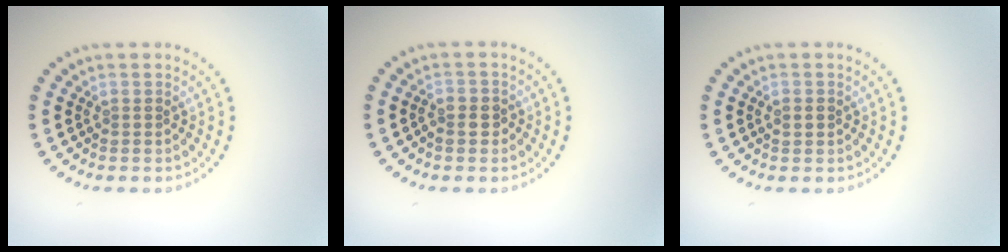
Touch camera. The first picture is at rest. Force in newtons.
{"total": 1.3, "press": 1.2, "slide": 0.5}
{"total": 1.3, "press": 1.3, "slide": 0.0}